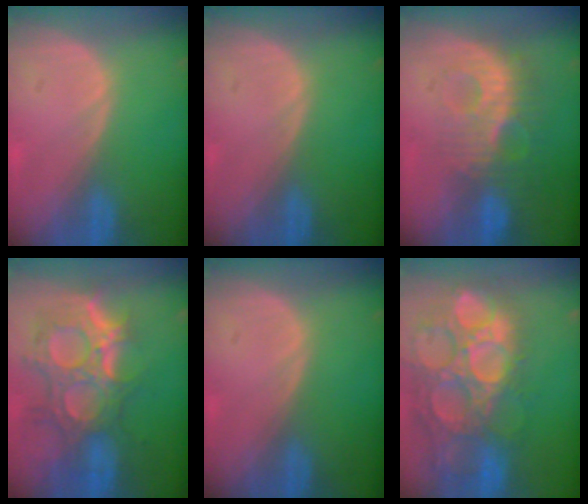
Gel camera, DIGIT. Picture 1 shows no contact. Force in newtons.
{"total": 0.0}
{"total": 9.3, "press": 8.4, "slide": 4.0}
{"total": 12.0, "press": 10.6, "slide": 5.6}
{"total": 0.0}
{"total": 15.7, "press": 12.9, "slide": 8.9}